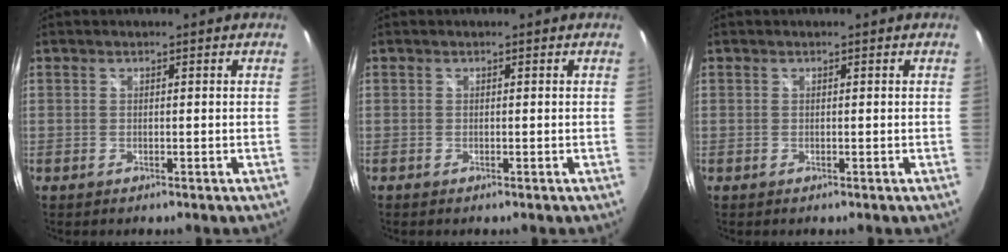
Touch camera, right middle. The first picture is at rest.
{"total": 0.0}
{"total": 0.0}